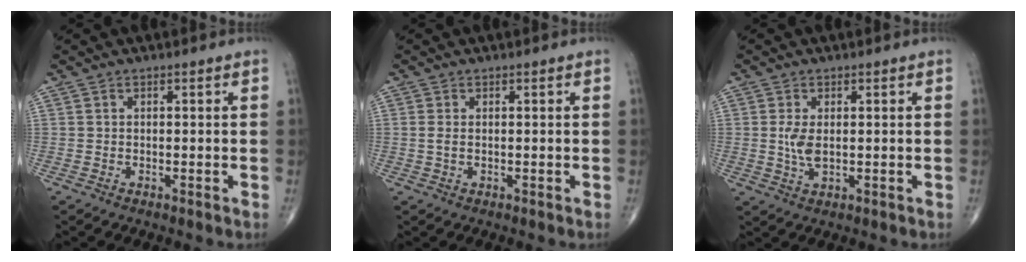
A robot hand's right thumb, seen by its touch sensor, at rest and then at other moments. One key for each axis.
{"total": 1.0, "fx": 0.1, "fy": 0.6, "fz": 0.7, "tx": -0.016, "ty": 0.000, "tz": 0.005}
{"total": 3.7, "fx": 0.3, "fy": 1.8, "fz": 3.2, "tx": -0.070, "ty": -0.008, "tz": 0.009}